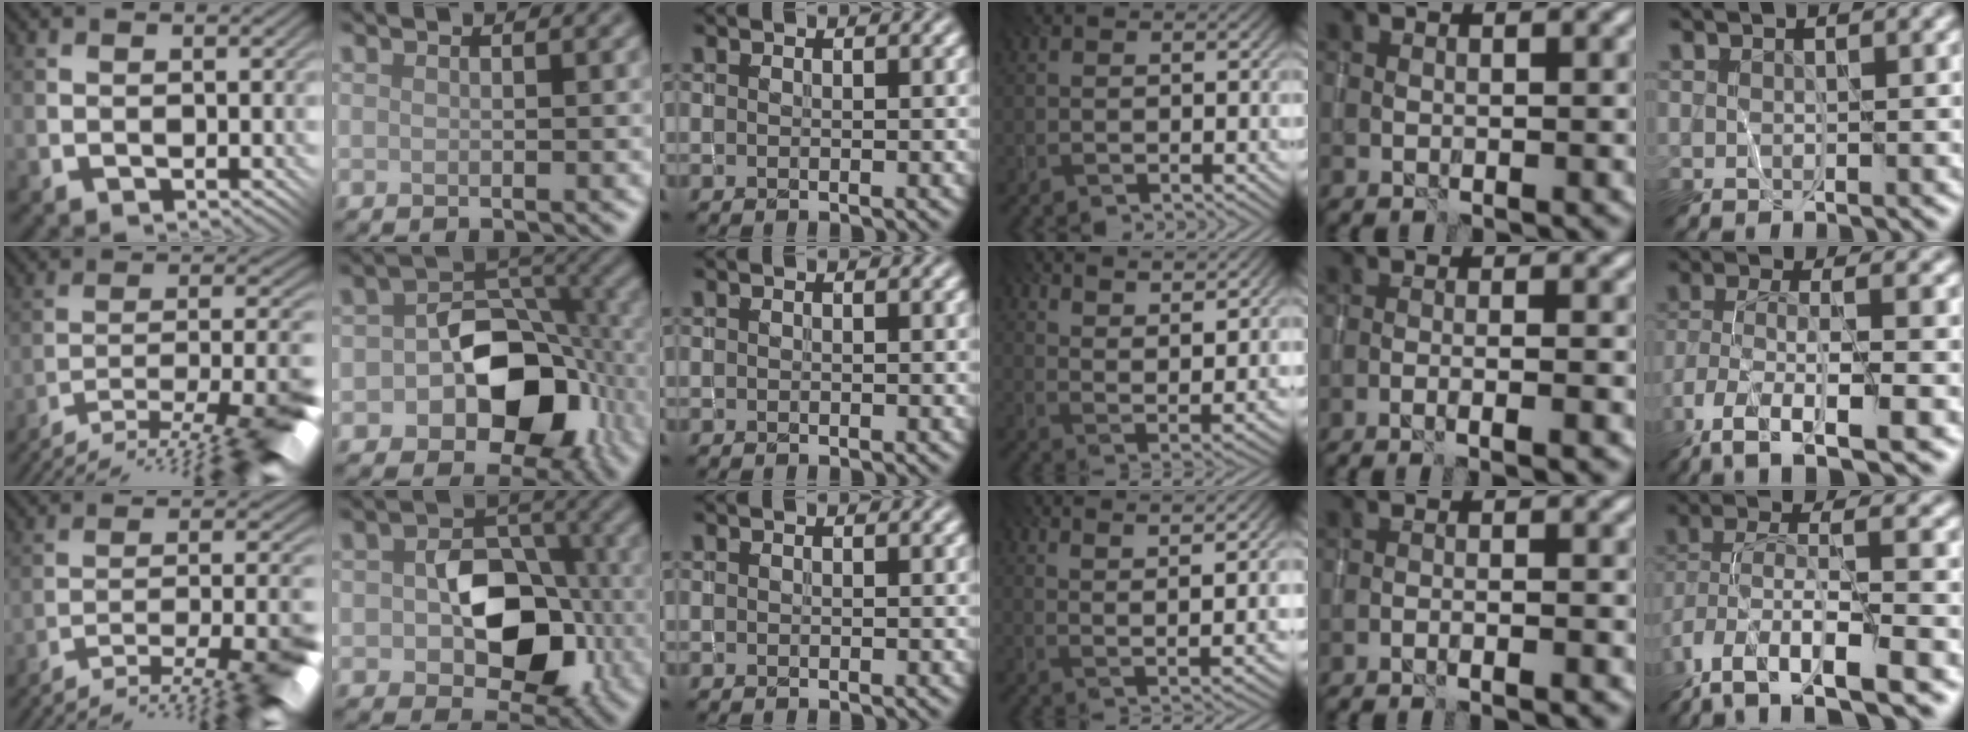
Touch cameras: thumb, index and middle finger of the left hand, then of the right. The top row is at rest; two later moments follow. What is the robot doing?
{"motion": "wrap", "object": "yarn"}